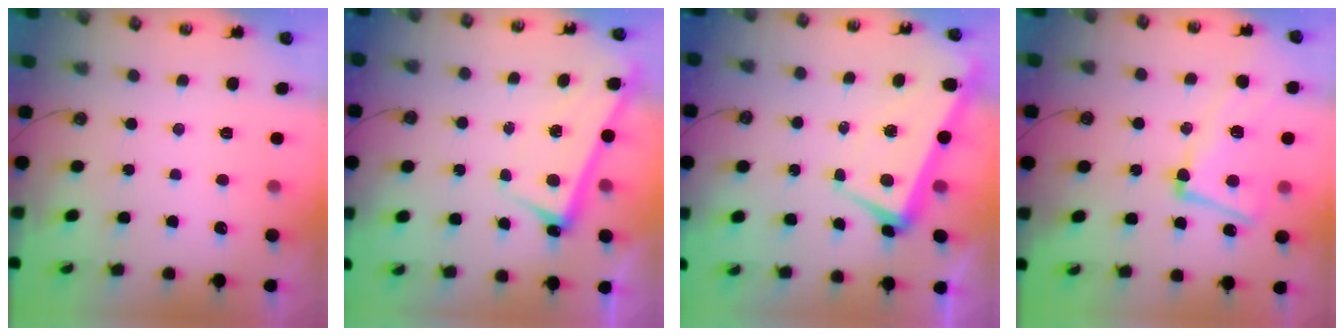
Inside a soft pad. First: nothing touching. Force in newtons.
{"total": 2.6, "press": 2.5, "slide": 0.7}
{"total": 0.9, "press": 0.4, "slide": 0.8}
{"total": 9.4, "press": 9.1, "slide": 2.0}